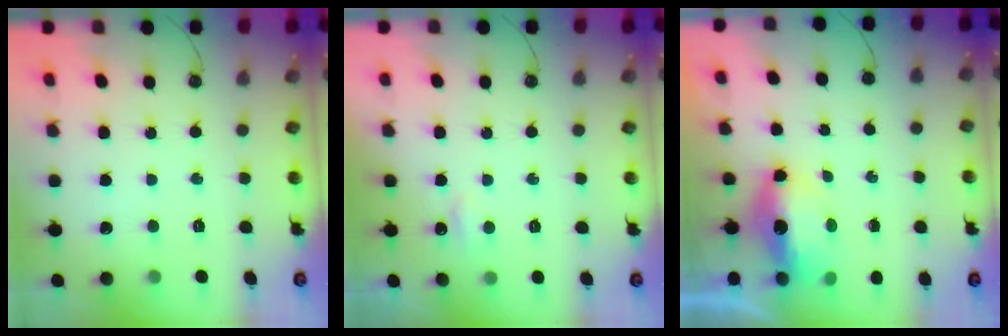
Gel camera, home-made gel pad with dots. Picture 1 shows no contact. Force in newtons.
{"total": 3.0, "press": 2.9, "slide": 0.6}
{"total": 6.8, "press": 6.7, "slide": 1.1}